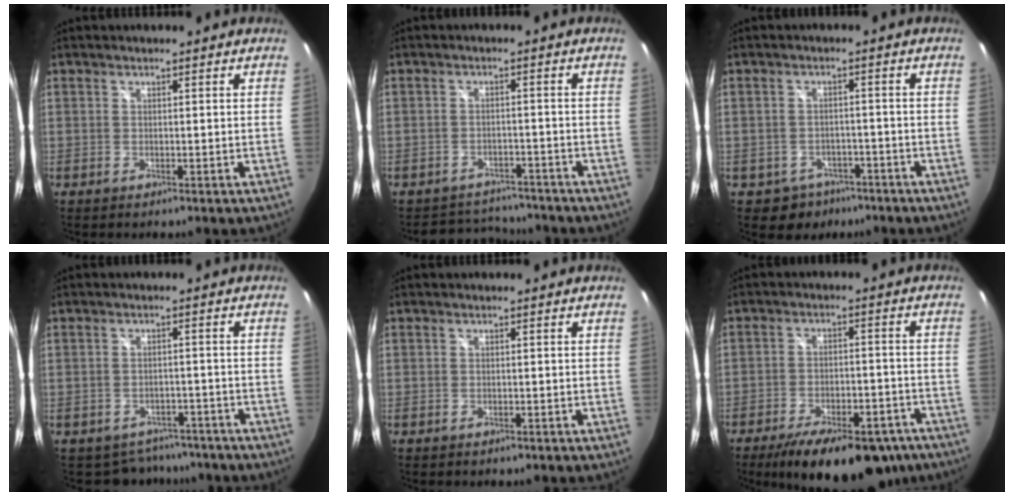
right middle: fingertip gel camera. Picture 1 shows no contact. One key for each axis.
{"total": 8.2, "fx": -7.5, "fy": 3.2, "fz": 1.1, "tx": -0.035, "ty": 0.012, "tz": -0.101}
{"total": 5.9, "fx": -3.8, "fy": 4.4, "fz": 0.9, "tx": -0.029, "ty": 0.016, "tz": -0.043}
{"total": 7.0, "fx": -5.5, "fy": 4.2, "fz": 0.9, "tx": -0.023, "ty": 0.010, "tz": -0.068}
{"total": 0.9, "fx": -0.6, "fy": 0.6, "fz": 0.2, "tx": -0.006, "ty": -0.002, "tz": -0.009}
{"total": 20.4, "fx": -14.9, "fy": 8.1, "fz": 11.3, "tx": -0.195, "ty": -0.019, "tz": -0.198}